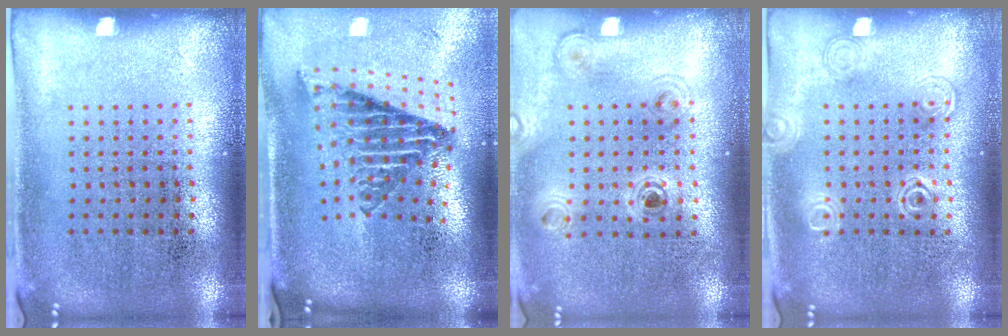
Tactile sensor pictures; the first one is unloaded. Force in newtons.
{"total": 2.8, "press": 1.7, "slide": 2.2}
{"total": 1.1, "press": 1.0, "slide": 0.3}
{"total": 1.9, "press": 1.9, "slide": 0.4}